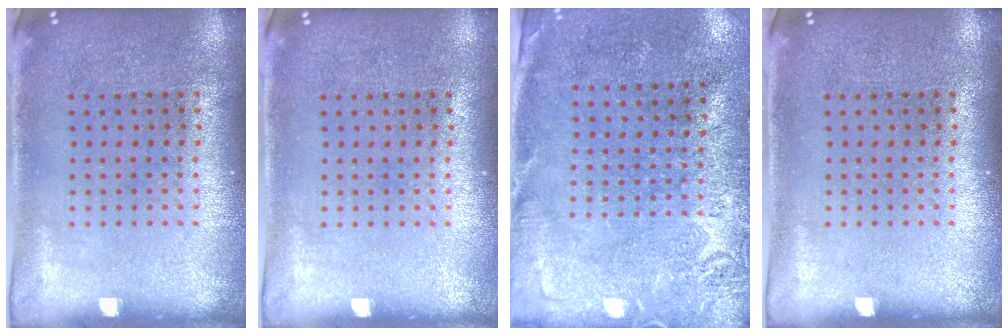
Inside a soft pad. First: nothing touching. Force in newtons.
{"total": 0.0}
{"total": 2.7, "press": 2.4, "slide": 1.1}
{"total": 0.0}